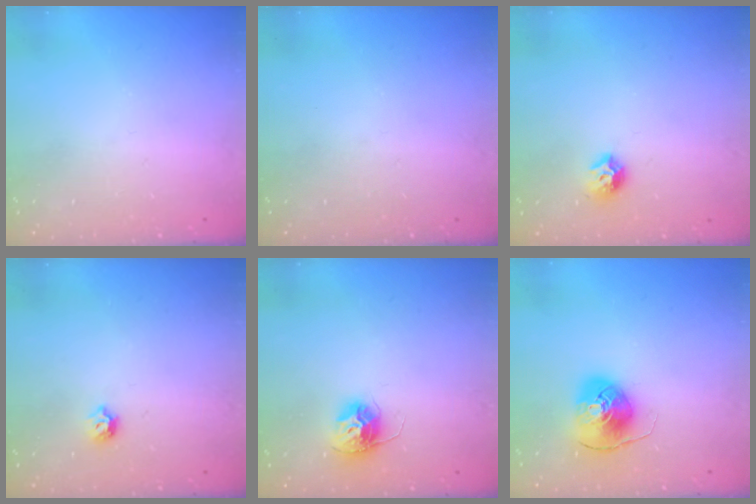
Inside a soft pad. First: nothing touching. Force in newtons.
{"total": 0.0}
{"total": 8.2, "press": 8.2, "slide": 0.7}
{"total": 6.1, "press": 6.0, "slide": 1.1}
{"total": 11.4, "press": 11.4, "slide": 0.9}
{"total": 9.2, "press": 9.1, "slide": 1.0}